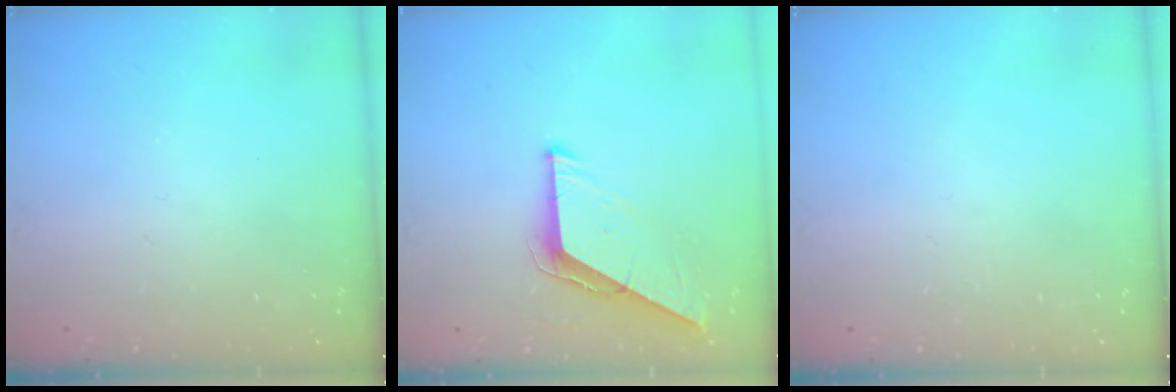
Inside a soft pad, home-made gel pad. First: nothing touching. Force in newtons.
{"total": 9.5, "press": 9.4, "slide": 1.0}
{"total": 0.0}